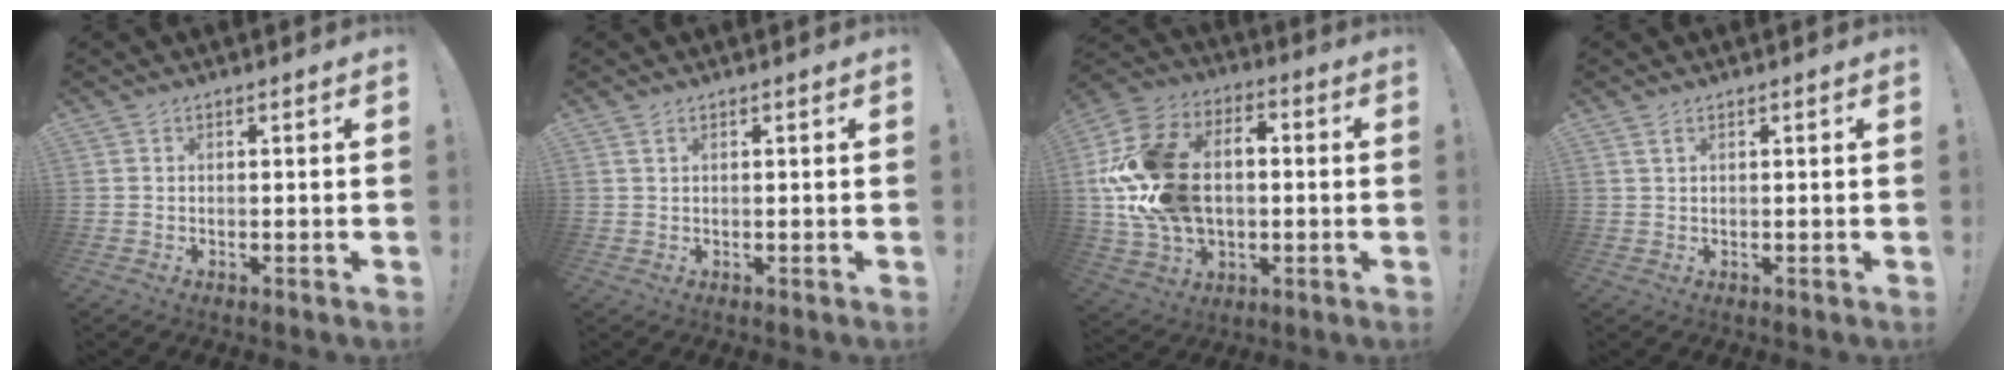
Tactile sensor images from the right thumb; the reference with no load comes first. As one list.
[{"total": 1.4, "force": [0.8, 0.5, 1.0], "torque": [-0.021, 0.001, 0.015]}, {"total": 23.3, "force": [1.0, 16.9, 16.0], "torque": [-0.306, 0.022, 0.031]}, {"total": 1.7, "force": [0.9, 0.5, 1.3], "torque": [-0.027, 0.001, 0.017]}]